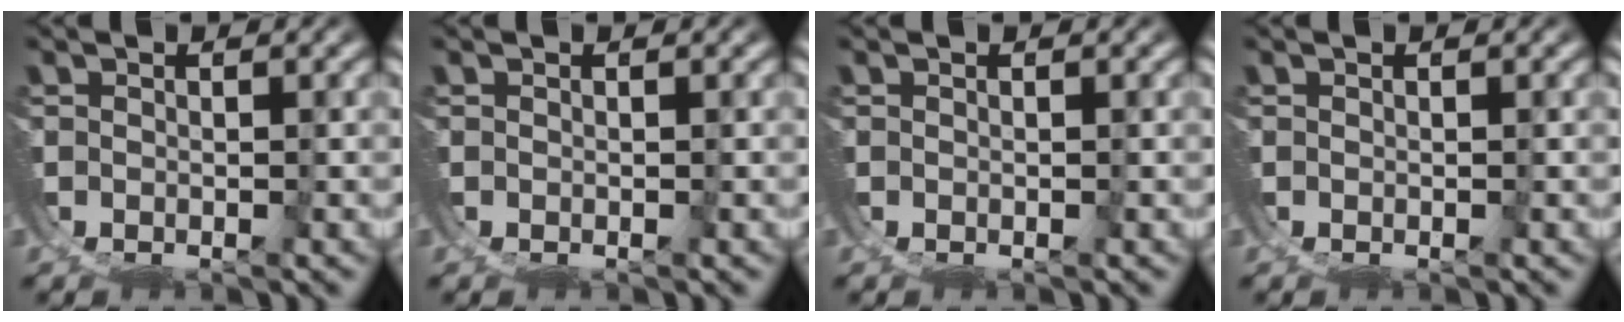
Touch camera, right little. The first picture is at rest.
{"total": 0.0}
{"total": 0.0}
{"total": 0.0}